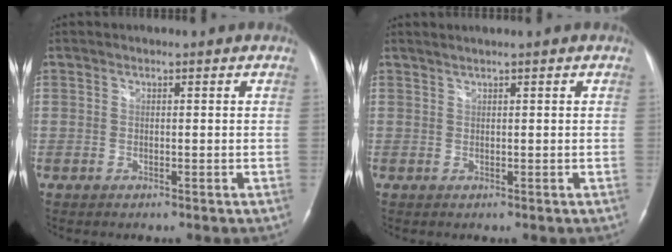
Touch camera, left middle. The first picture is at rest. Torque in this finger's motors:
{"motor_torque": [0.07, 0.02, 0.04, 0.00]}